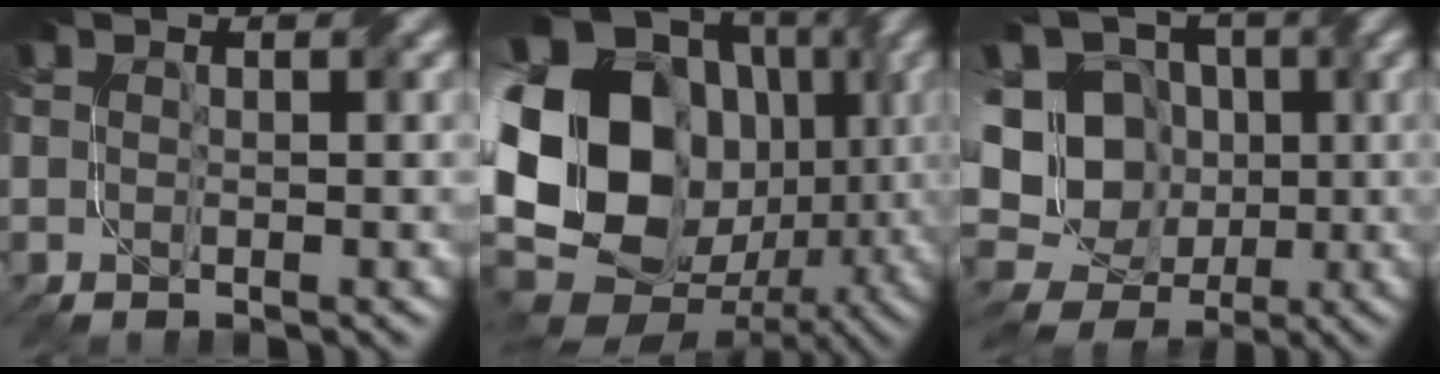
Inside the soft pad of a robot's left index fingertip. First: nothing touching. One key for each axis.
{"total": 21.9, "fx": 0.4, "fy": 17.0, "fz": 13.8, "tx": -0.286, "ty": -0.010, "tz": -0.011}
{"total": 13.5, "fx": -1.1, "fy": 12.1, "fz": 5.9, "tx": -0.147, "ty": 0.027, "tz": -0.029}